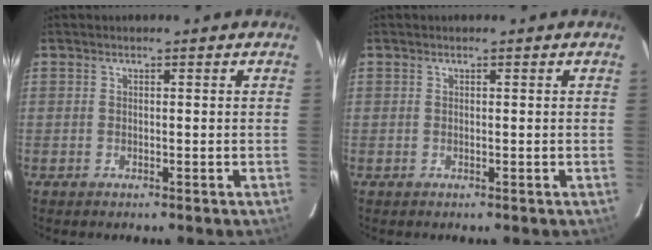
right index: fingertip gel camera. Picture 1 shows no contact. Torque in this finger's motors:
{"motor_torque": [0.00, 0.00, 0.00, 0.01]}